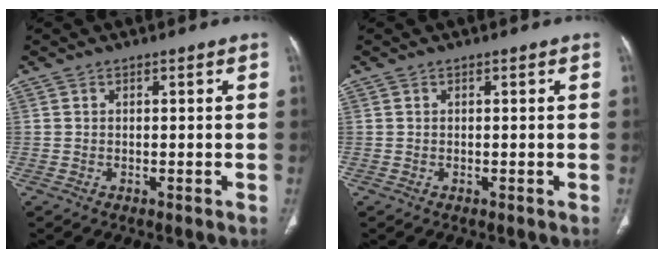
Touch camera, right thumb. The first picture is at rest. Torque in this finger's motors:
{"motor_torque": [-0.15, 0.15, -0.13, 0.04, 0.00]}